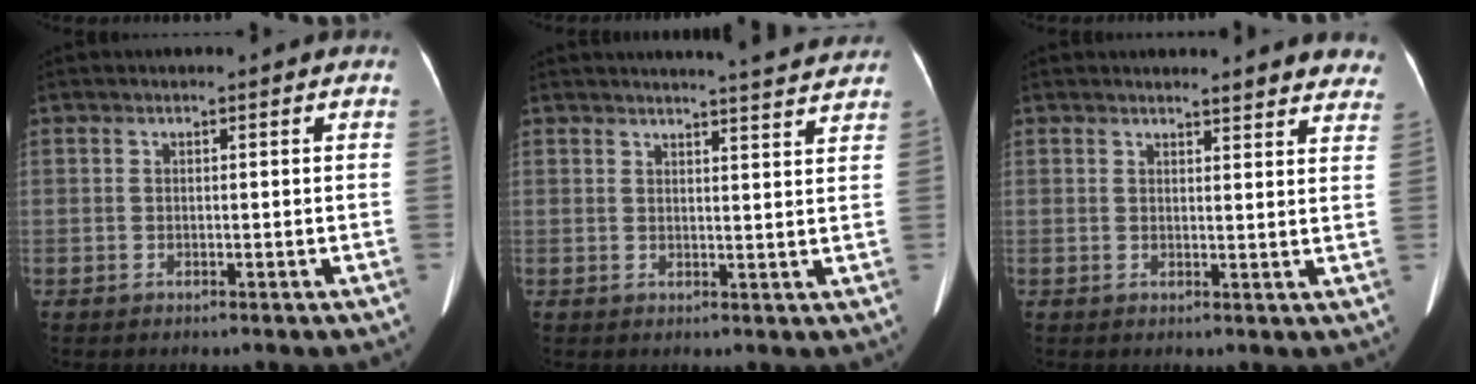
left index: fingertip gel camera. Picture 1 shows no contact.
{"total": 9.1, "force": [8.8, -0.5, 2.4], "torque": [-0.038, -0.009, 0.092]}
{"total": 9.2, "force": [8.8, 1.8, 1.9], "torque": [0.009, -0.014, 0.072]}